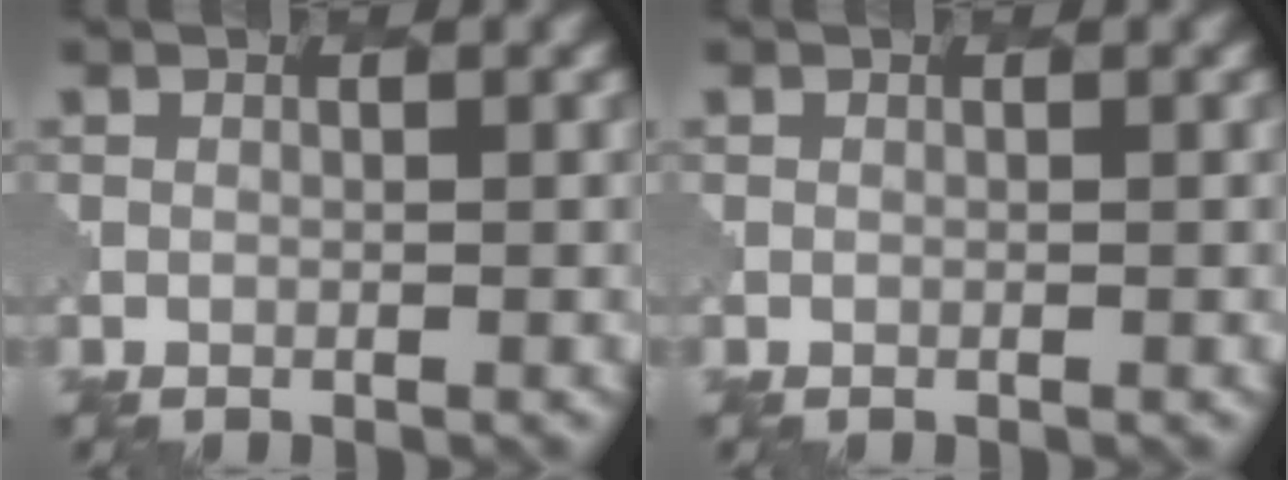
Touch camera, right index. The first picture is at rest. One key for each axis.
{"total": 0.0}